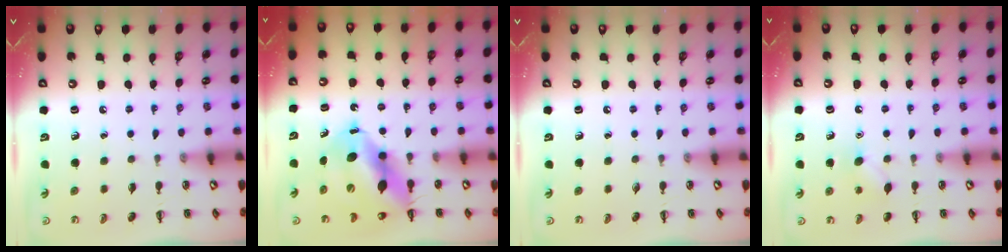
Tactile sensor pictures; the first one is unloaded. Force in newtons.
{"total": 12.4, "press": 11.9, "slide": 3.4}
{"total": 0.0}
{"total": 6.1, "press": 5.9, "slide": 1.7}